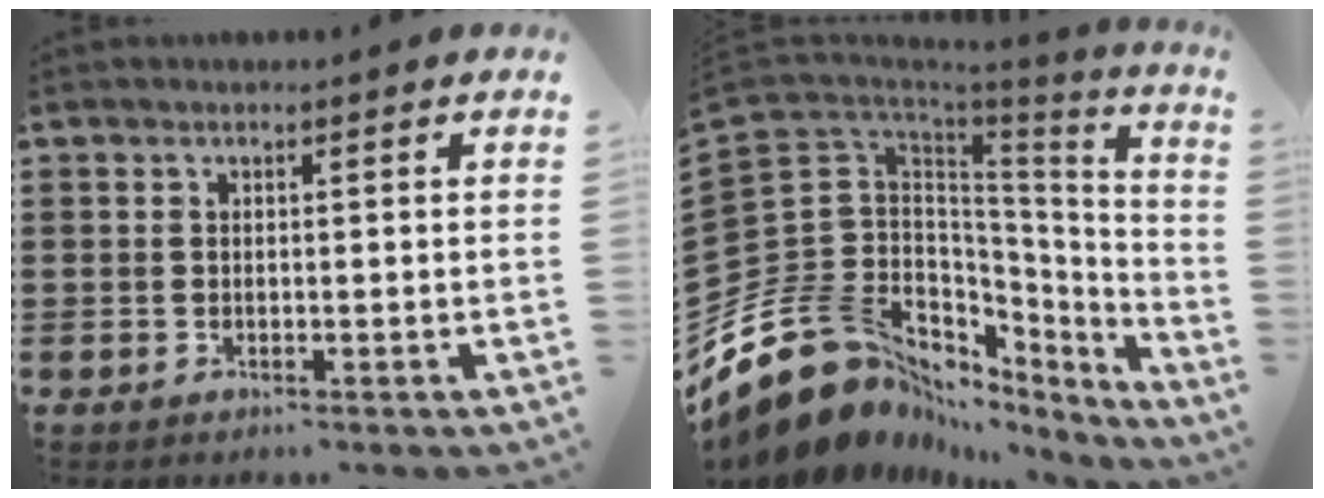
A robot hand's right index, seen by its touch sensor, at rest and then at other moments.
{"total": 19.5, "force": [-9.4, 14.0, 9.8], "torque": [-0.251, -0.016, -0.140]}